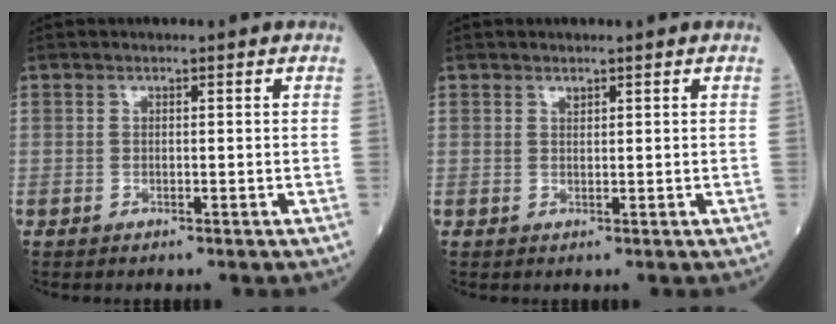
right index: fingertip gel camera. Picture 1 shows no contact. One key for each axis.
{"total": 0.6, "fx": 0.5, "fy": 0.2, "fz": 0.2, "tx": -0.006, "ty": -0.004, "tz": 0.009}